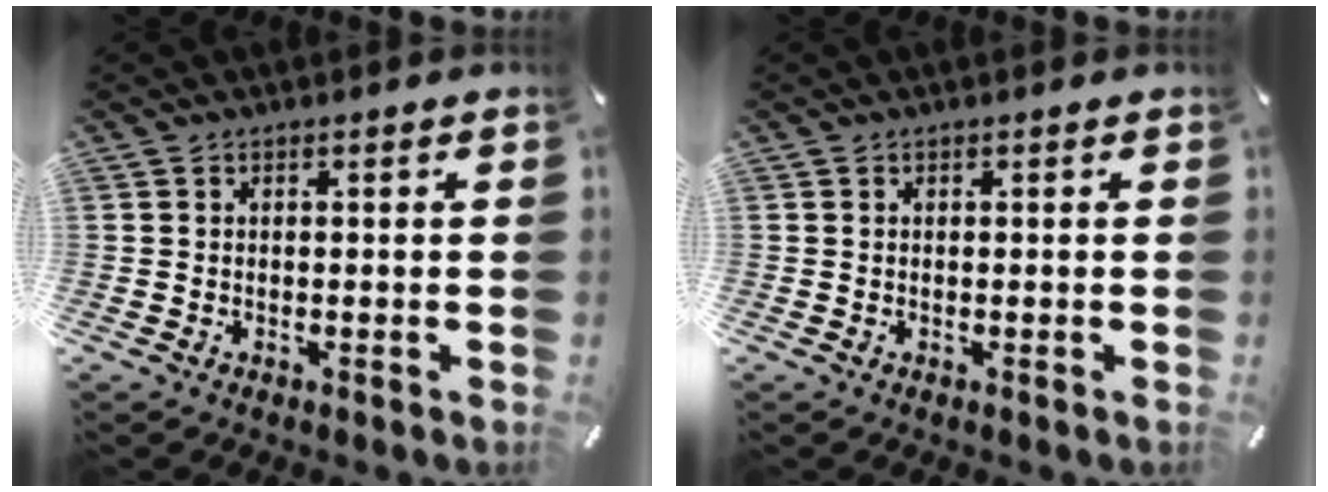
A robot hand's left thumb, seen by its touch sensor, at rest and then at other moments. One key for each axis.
{"total": 0.0}